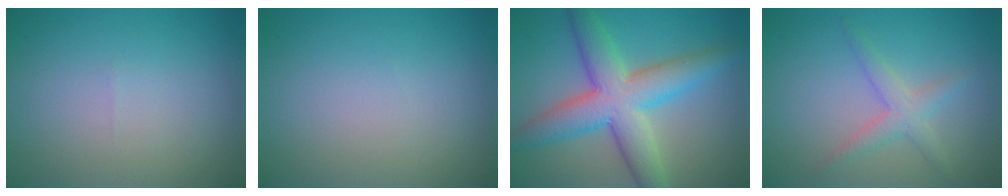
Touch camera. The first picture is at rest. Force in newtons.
{"total": 0.0}
{"total": 8.0, "press": 8.0, "slide": 0.2}
{"total": 2.4, "press": 2.4, "slide": 0.0}